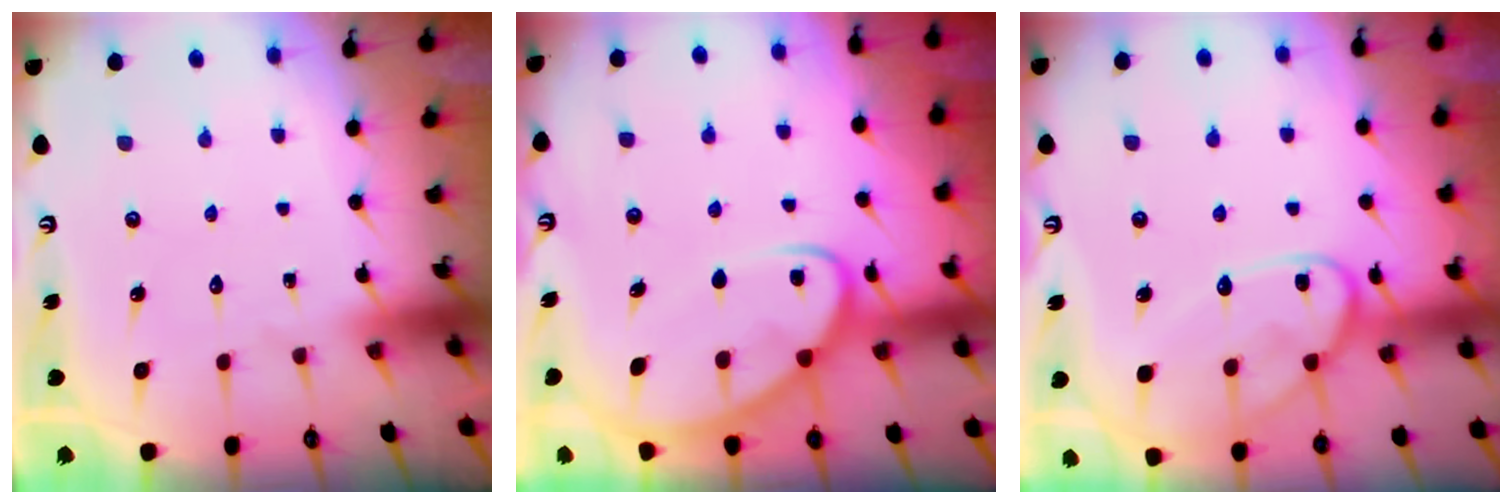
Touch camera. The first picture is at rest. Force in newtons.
{"total": 8.7, "press": 8.7, "slide": 0.8}
{"total": 15.2, "press": 15.2, "slide": 1.1}